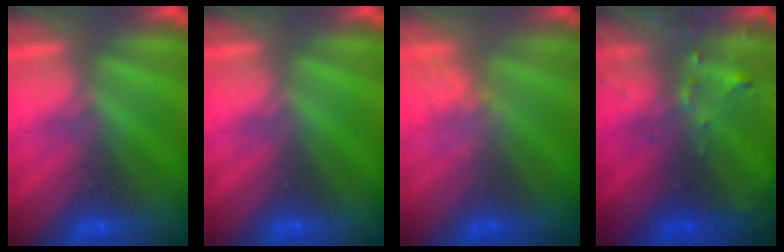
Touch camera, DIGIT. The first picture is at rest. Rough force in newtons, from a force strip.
{"total": 0.0}
{"total": 2.3}
{"total": 9.0}